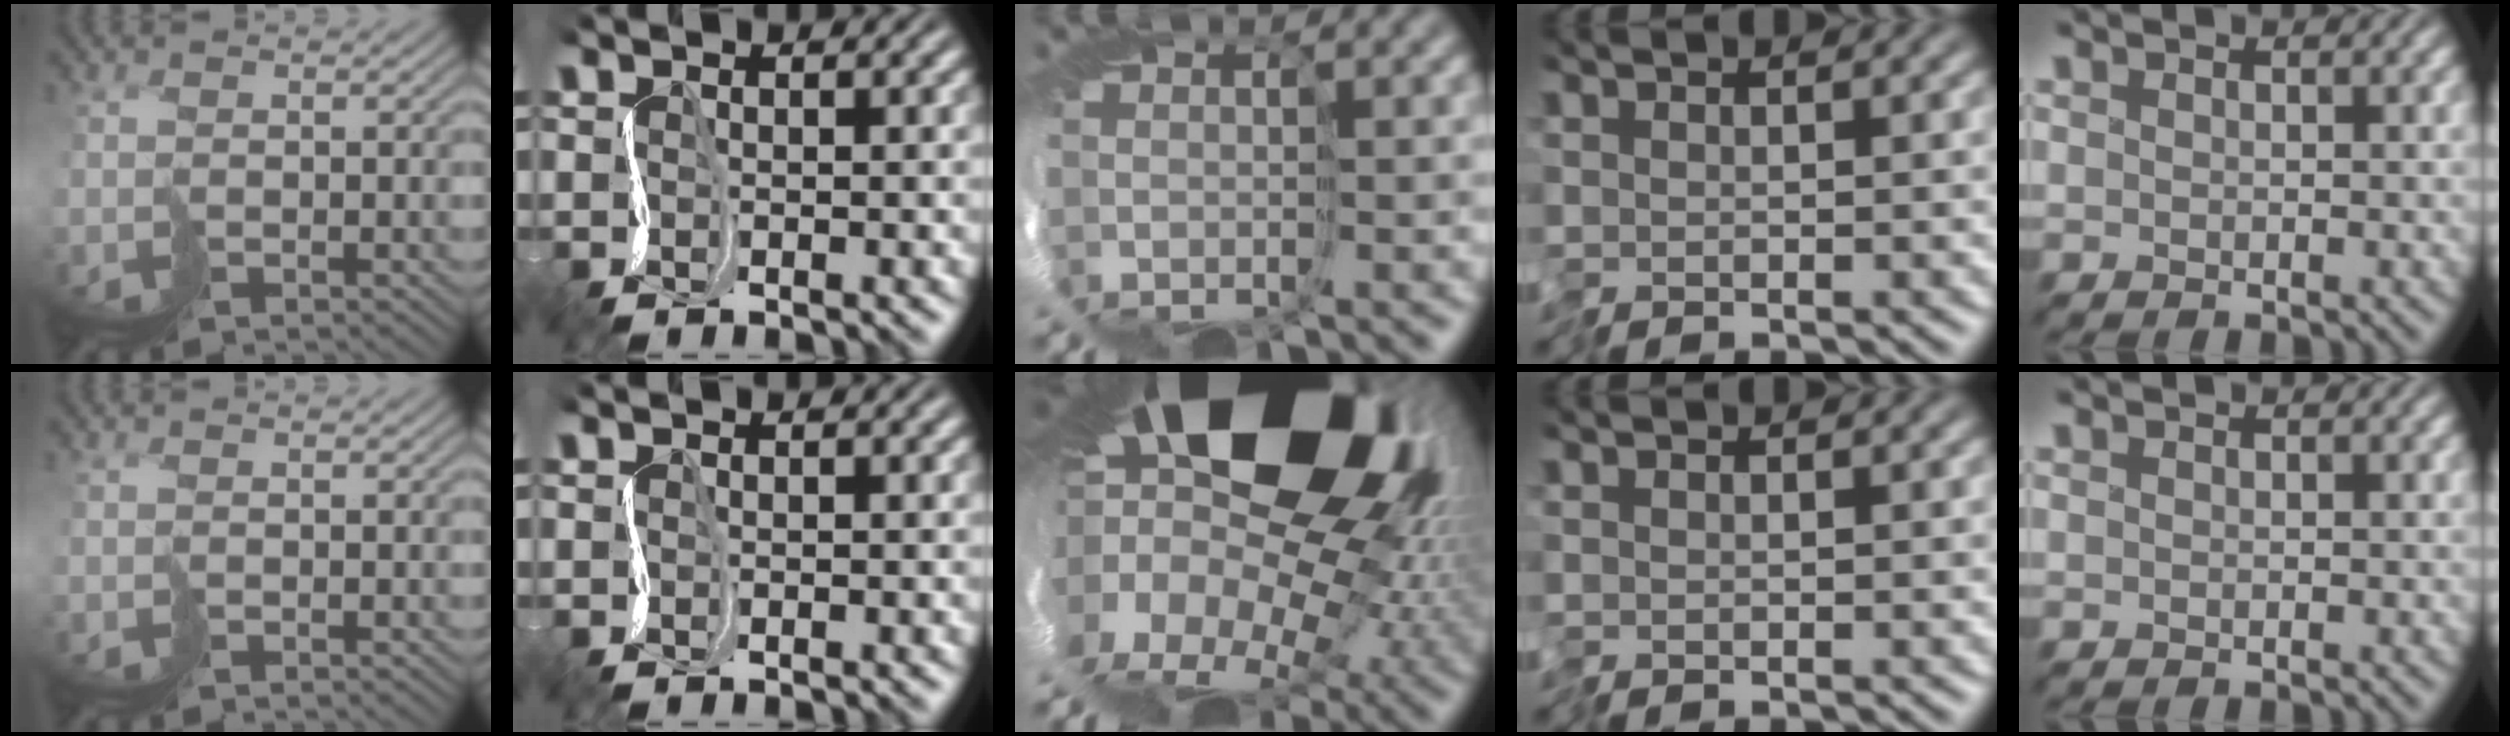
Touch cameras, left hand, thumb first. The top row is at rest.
{"middle": {"total": 19.8, "force": [4.8, 14.3, 12.8], "torque": [-0.219, -0.046, 0.031]}}